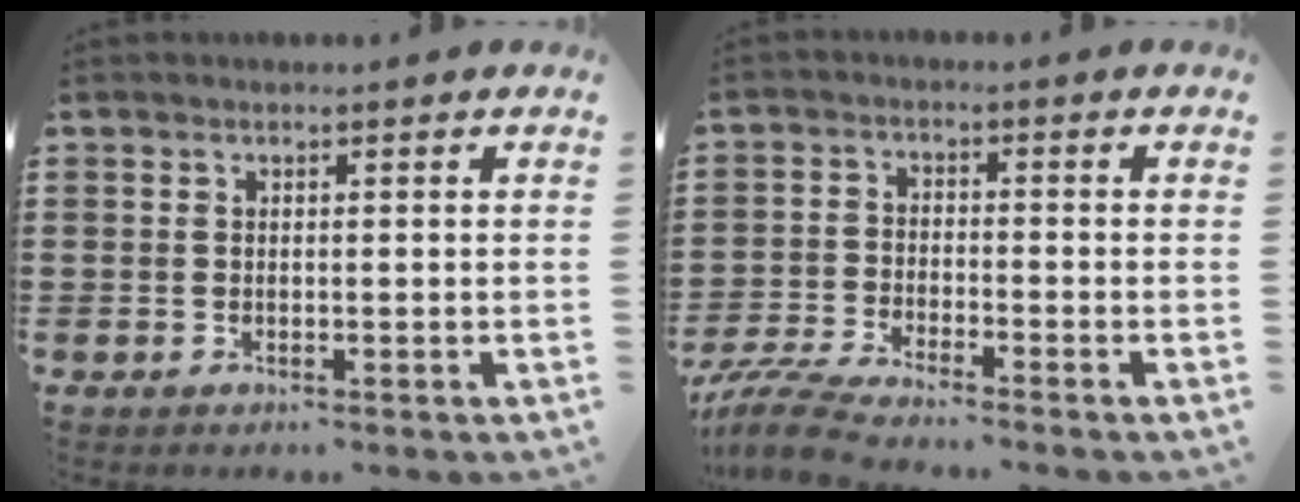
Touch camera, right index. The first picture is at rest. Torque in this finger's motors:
{"motor_torque": [-1.03, 1.10, 0.33, 0.07]}